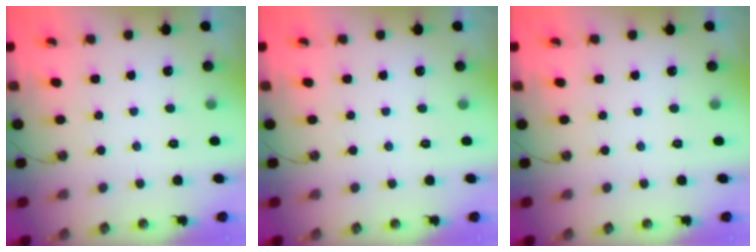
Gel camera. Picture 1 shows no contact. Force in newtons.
{"total": 0.0}
{"total": 0.0}